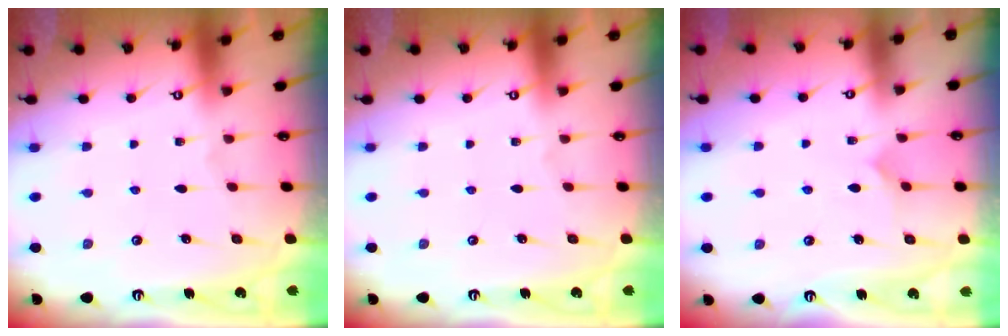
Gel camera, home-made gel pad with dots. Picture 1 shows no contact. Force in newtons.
{"total": 0.0}
{"total": 6.2, "press": 6.1, "slide": 0.6}